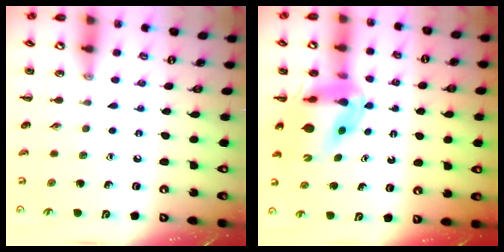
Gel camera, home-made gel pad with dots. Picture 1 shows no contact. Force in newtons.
{"total": 11.6, "press": 11.0, "slide": 3.6}